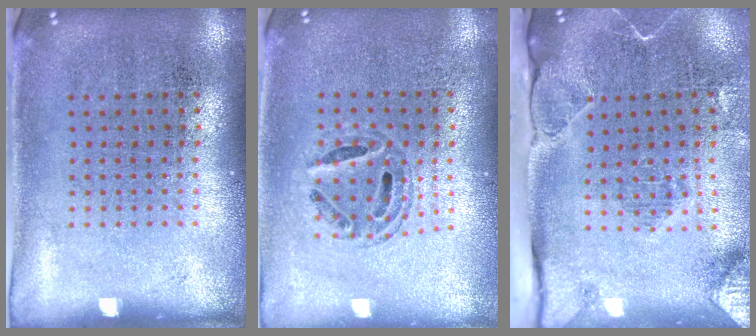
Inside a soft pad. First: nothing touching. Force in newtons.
{"total": 0.8, "press": 0.7, "slide": 0.2}
{"total": 2.3, "press": 2.1, "slide": 1.1}